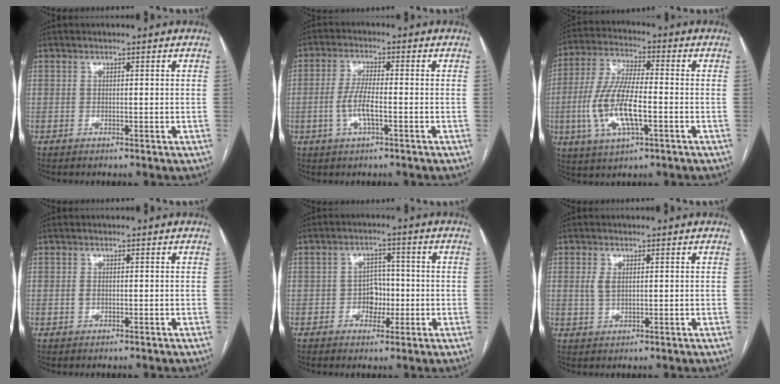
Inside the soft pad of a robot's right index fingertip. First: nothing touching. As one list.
[{"total": 5.2, "force": [-1.6, 1.1, 4.9], "torque": [-0.107, 0.000, -0.030]}, {"total": 12.5, "force": [-3.0, 3.4, 11.6], "torque": [-0.253, -0.005, -0.054]}, {"total": 0.8, "force": [-0.2, 0.6, 0.5], "torque": [-0.011, 0.001, -0.003]}, {"total": 4.4, "force": [-1.1, 3.3, 2.7], "torque": [-0.041, 0.011, -0.018]}, {"total": 2.5, "force": [0.5, 1.5, 2.0], "torque": [-0.043, 0.004, 0.013]}]